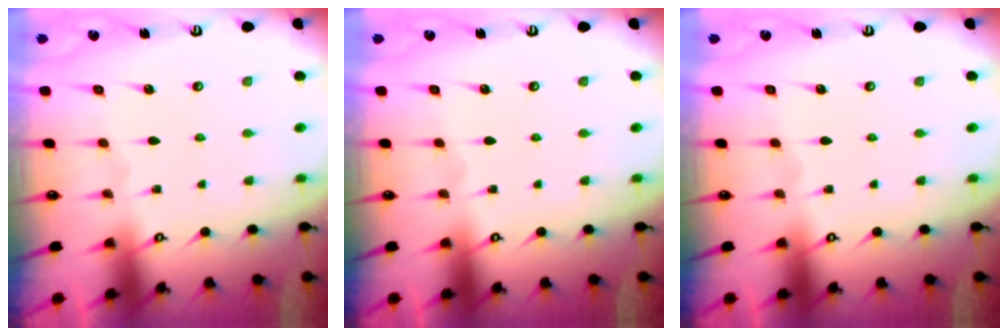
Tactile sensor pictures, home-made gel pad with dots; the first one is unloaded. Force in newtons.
{"total": 0.0}
{"total": 0.0}